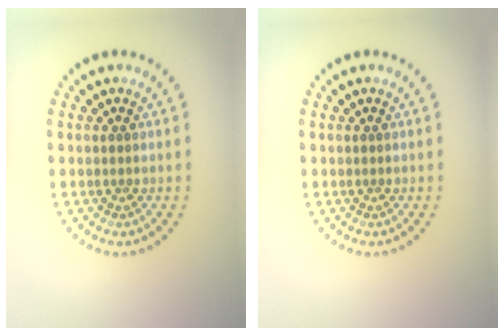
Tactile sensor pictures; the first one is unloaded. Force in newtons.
{"total": 0.0}